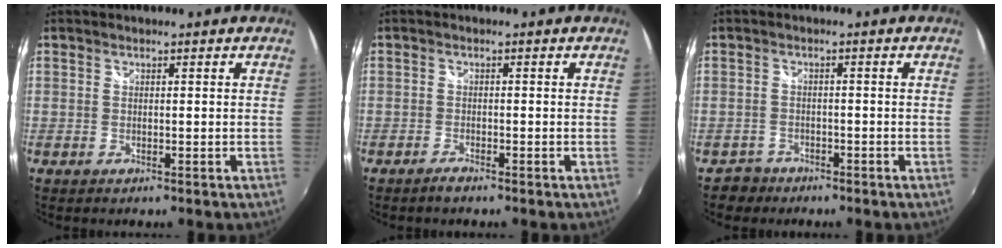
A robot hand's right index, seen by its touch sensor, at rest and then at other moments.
{"total": 1.4, "force": [-1.3, 0.3, 0.5], "torque": [-0.016, -0.004, -0.029]}
{"total": 3.2, "force": [-2.3, 2.1, -0.3], "torque": [-0.008, 0.006, -0.042]}